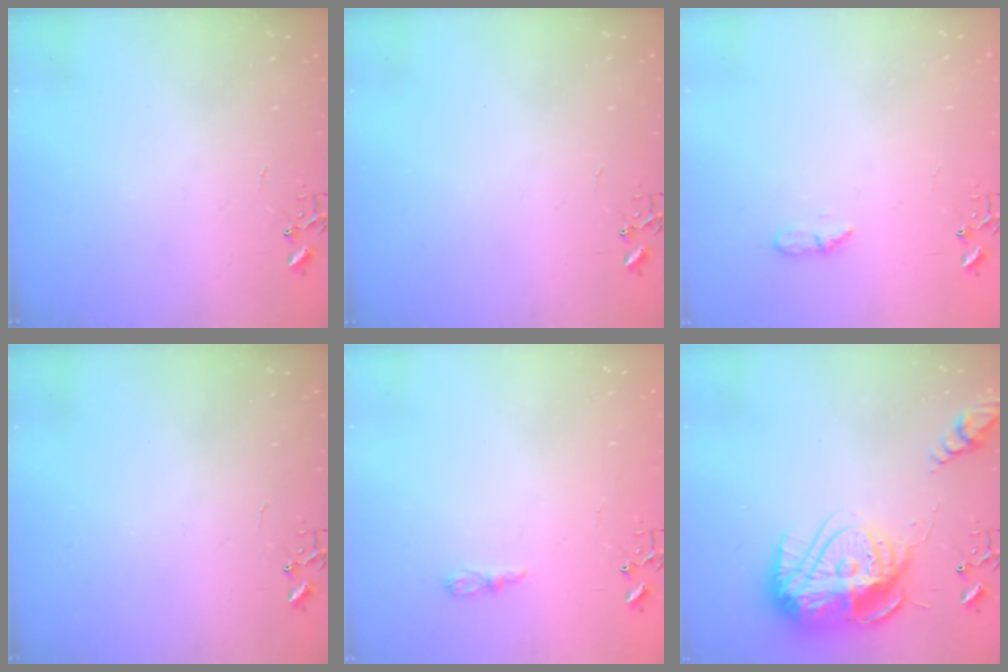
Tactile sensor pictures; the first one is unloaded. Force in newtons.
{"total": 0.0}
{"total": 4.5, "press": 4.4, "slide": 0.6}
{"total": 0.0}
{"total": 4.5, "press": 4.5, "slide": 0.5}
{"total": 18.9, "press": 18.9, "slide": 1.6}